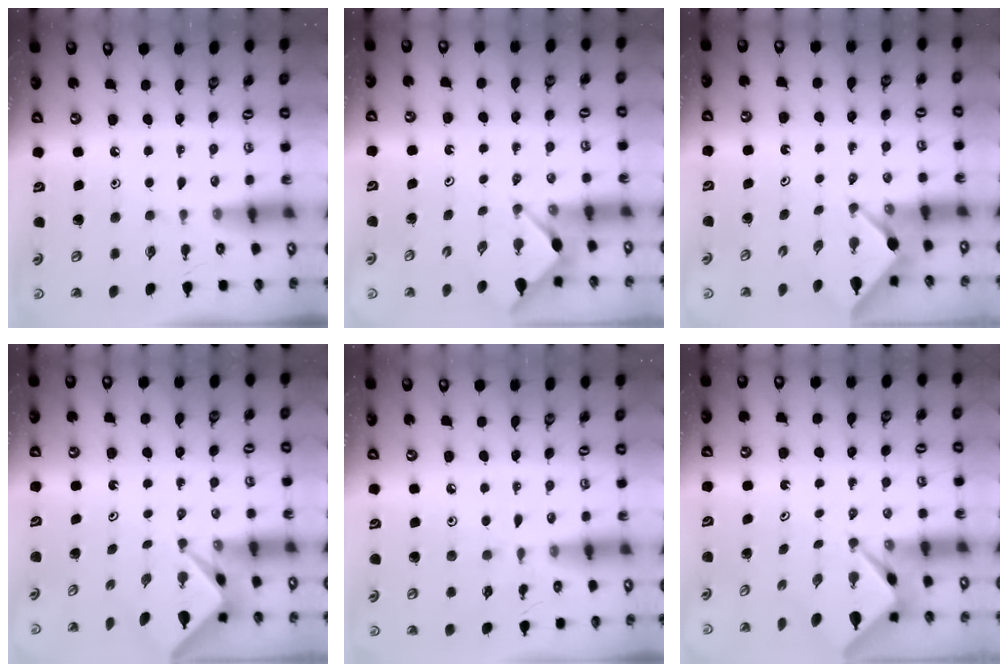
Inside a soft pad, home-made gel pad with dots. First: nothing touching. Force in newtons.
{"total": 2.9, "press": 2.9, "slide": 0.3}
{"total": 2.4, "press": 2.4, "slide": 0.3}
{"total": 2.1, "press": 2.1, "slide": 0.2}
{"total": 2.7, "press": 2.7, "slide": 0.4}
{"total": 2.5, "press": 2.5, "slide": 0.2}